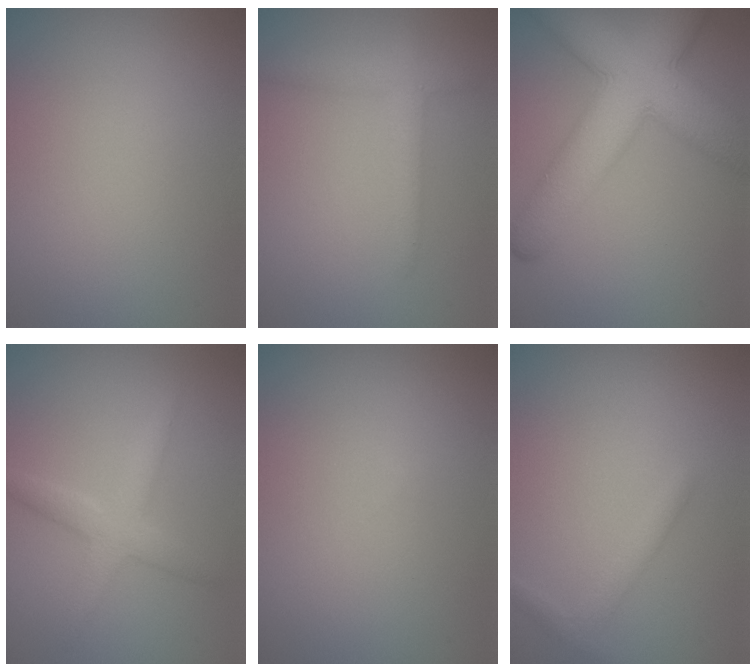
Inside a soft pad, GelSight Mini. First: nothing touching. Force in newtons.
{"total": 2.3, "press": 2.3, "slide": 0.2}
{"total": 11.8, "press": 11.8, "slide": 0.6}
{"total": 2.9, "press": 2.9, "slide": 0.0}
{"total": 0.0}
{"total": 1.6, "press": 1.6, "slide": 0.1}